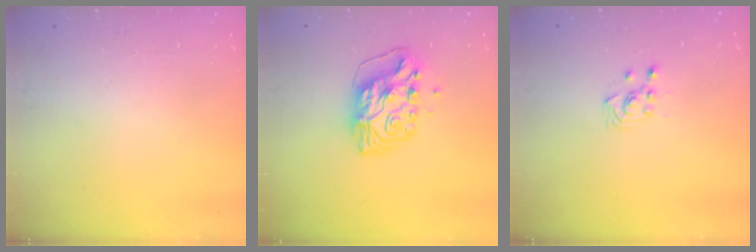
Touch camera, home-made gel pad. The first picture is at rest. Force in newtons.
{"total": 11.3, "press": 11.3, "slide": 1.1}
{"total": 3.3, "press": 3.2, "slide": 1.0}